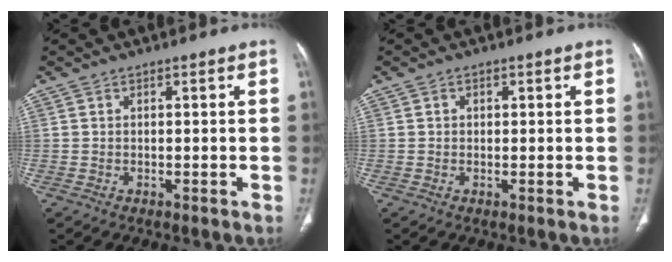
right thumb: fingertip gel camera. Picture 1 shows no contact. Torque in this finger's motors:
{"motor_torque": [-0.23, -0.12, -0.26, 0.15, 0.06]}